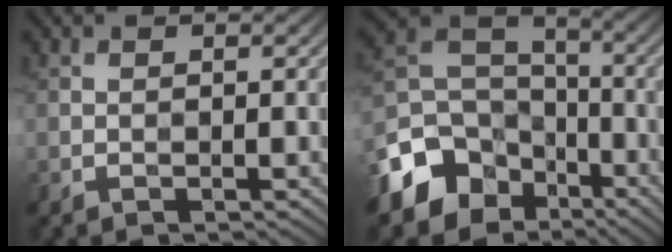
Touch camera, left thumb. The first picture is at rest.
{"total": 13.2, "force": [-7.3, 9.7, 5.1], "torque": [-0.157, -0.023, -0.137]}